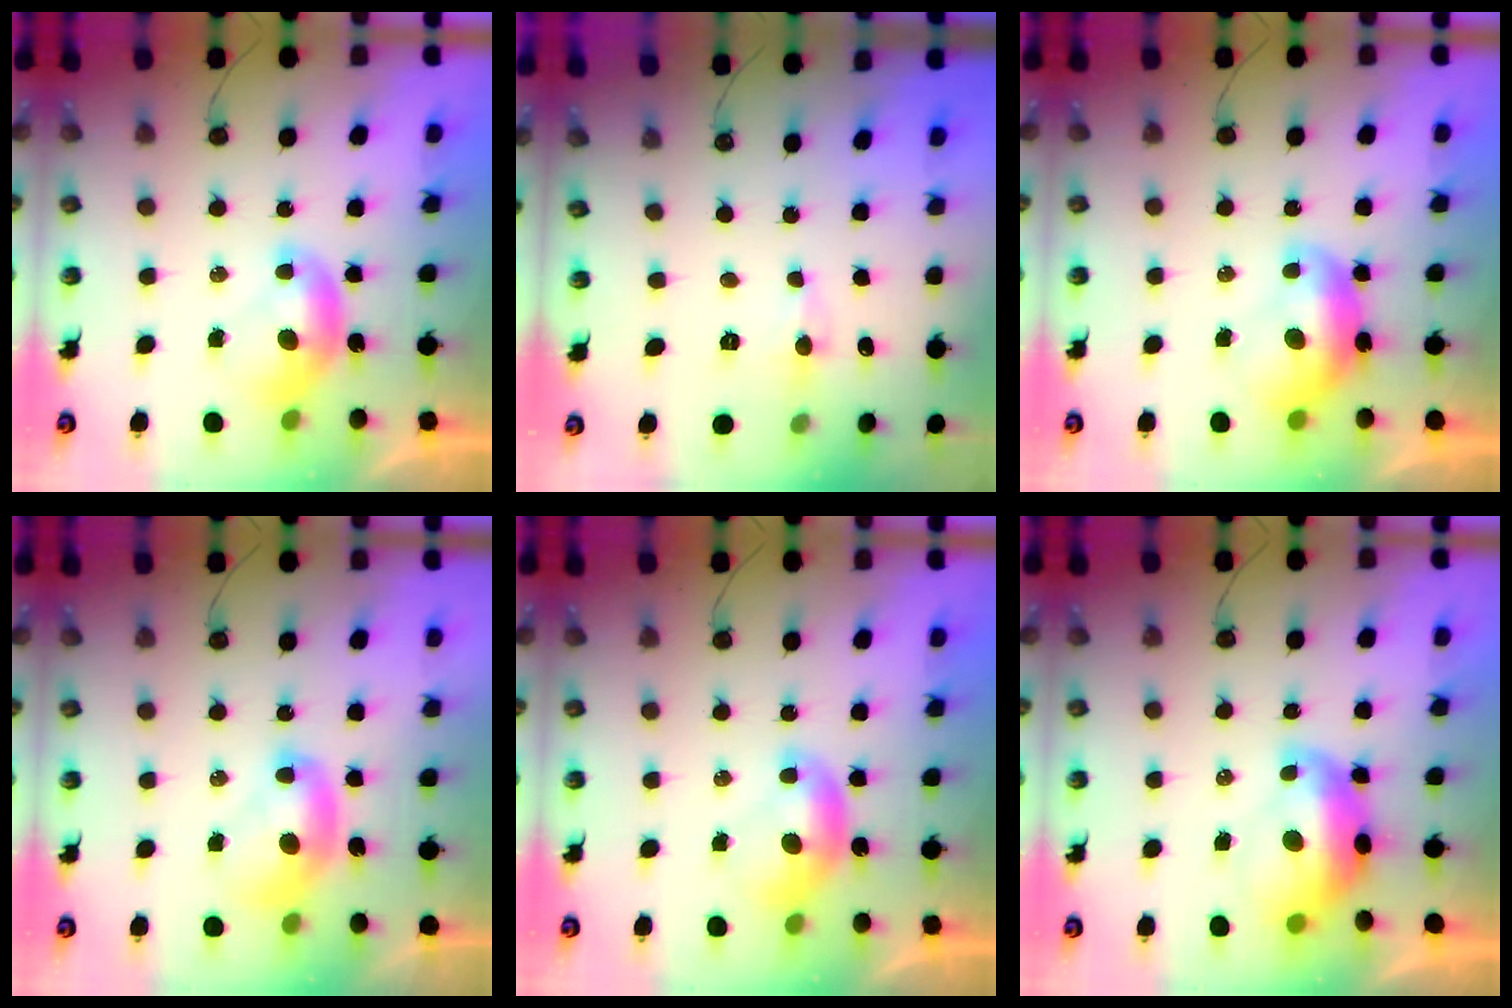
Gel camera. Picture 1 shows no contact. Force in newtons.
{"total": 0.6, "press": 0.5, "slide": 0.3}
{"total": 1.6, "press": 1.6, "slide": 0.4}
{"total": 2.1, "press": 2.1, "slide": 0.2}
{"total": 0.0}
{"total": 3.8, "press": 3.7, "slide": 0.8}